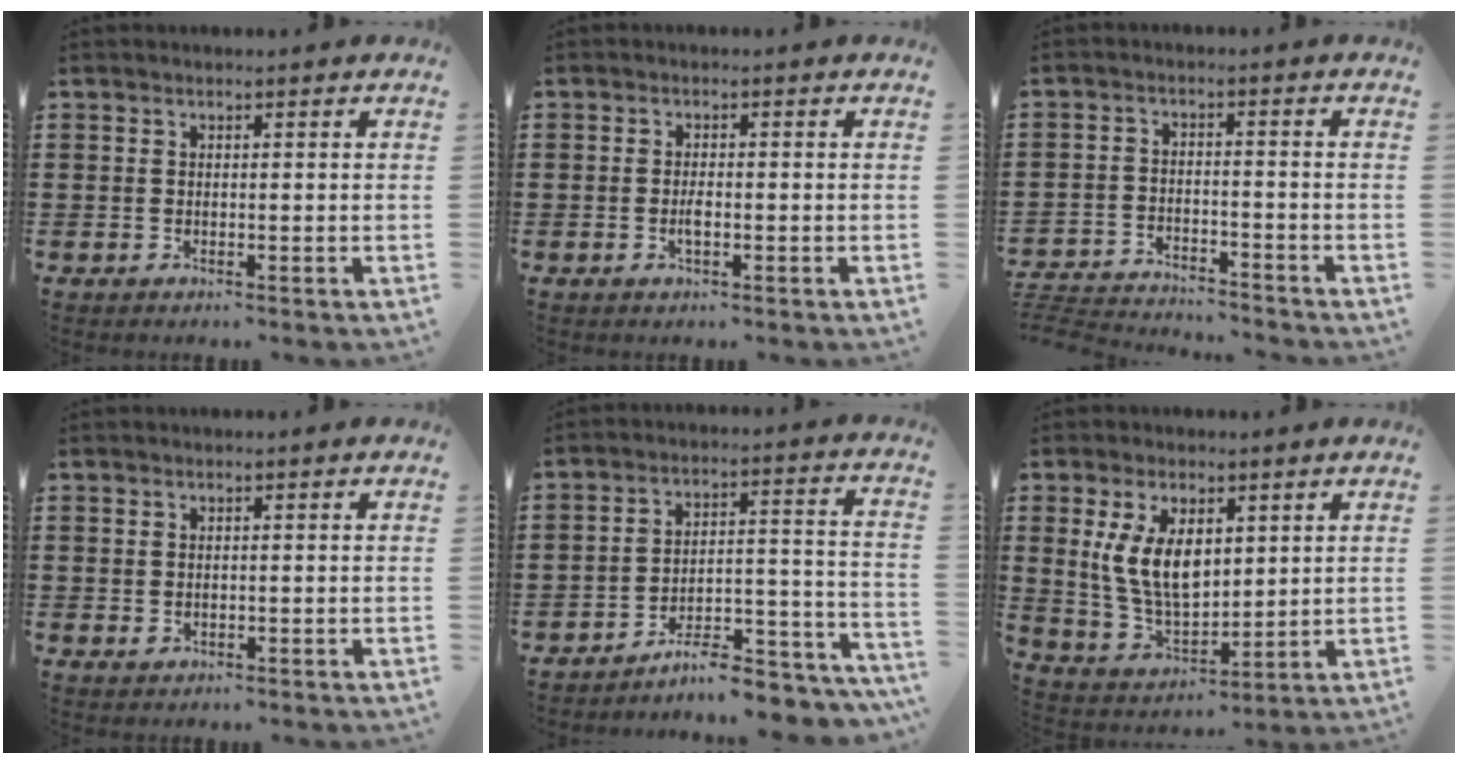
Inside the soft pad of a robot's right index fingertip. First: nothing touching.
{"total": 1.9, "force": [-0.5, 0.6, 1.8], "torque": [-0.033, 0.001, -0.008]}
{"total": 3.8, "force": [-3.8, 0.2, 0.3], "torque": [-0.024, -0.002, -0.087]}
{"total": 0.7, "force": [0.2, 0.6, 0.4], "torque": [-0.009, 0.005, 0.003]}
{"total": 7.7, "force": [-7.0, 1.4, 3.0], "torque": [-0.037, 0.015, -0.132]}
{"total": 9.4, "force": [2.6, 5.3, 7.3], "torque": [-0.170, 0.007, 0.047]}